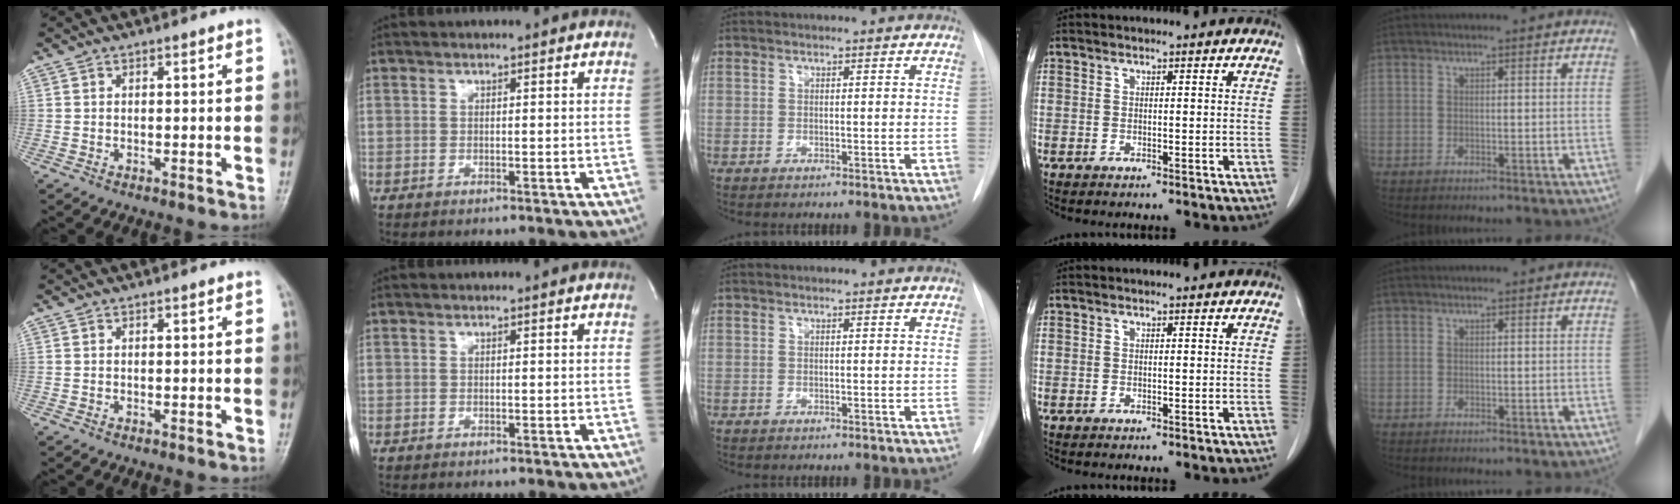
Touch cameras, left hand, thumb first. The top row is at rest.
{}